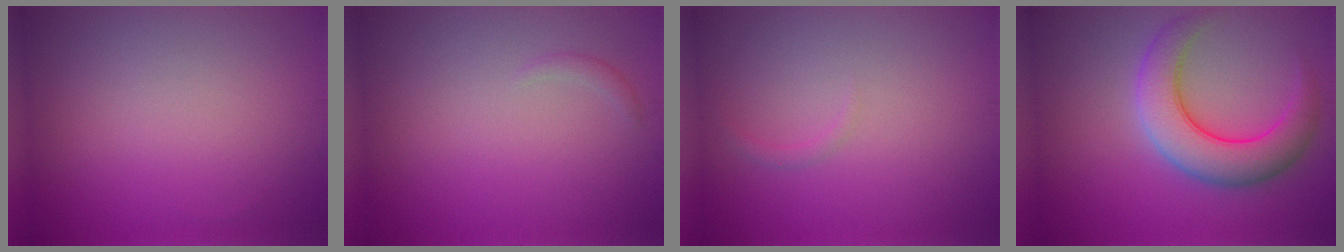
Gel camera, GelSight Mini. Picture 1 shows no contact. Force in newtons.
{"total": 0.6, "press": 0.6, "slide": 0.0}
{"total": 0.6, "press": 0.6, "slide": 0.1}
{"total": 6.4, "press": 6.4, "slide": 0.3}